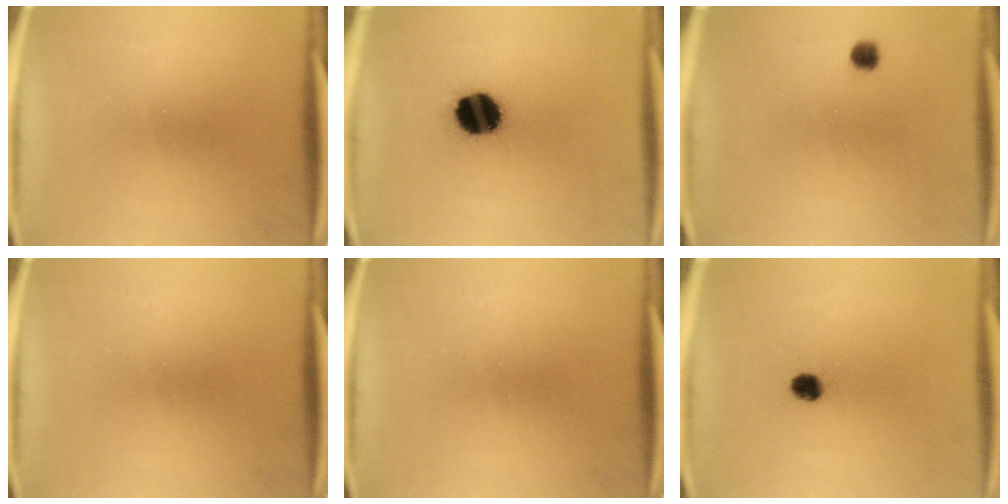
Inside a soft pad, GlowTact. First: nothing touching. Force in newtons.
{"total": 13.3}
{"total": 1.8}
{"total": 0.0}
{"total": 0.0}
{"total": 3.2}